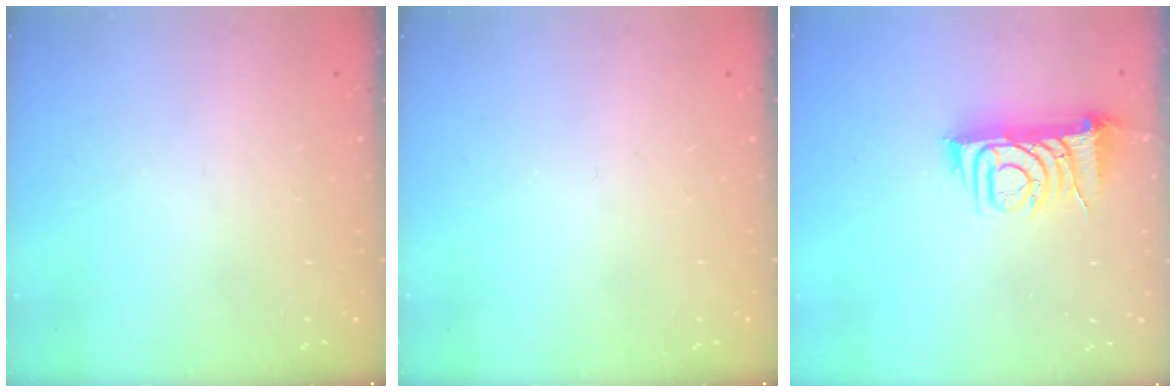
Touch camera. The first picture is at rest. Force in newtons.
{"total": 0.0}
{"total": 8.1, "press": 8.0, "slide": 1.0}